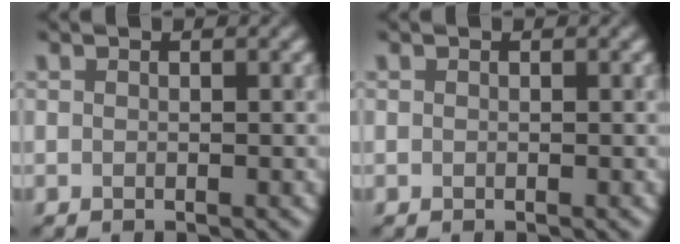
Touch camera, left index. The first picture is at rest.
{"total": 0.0}